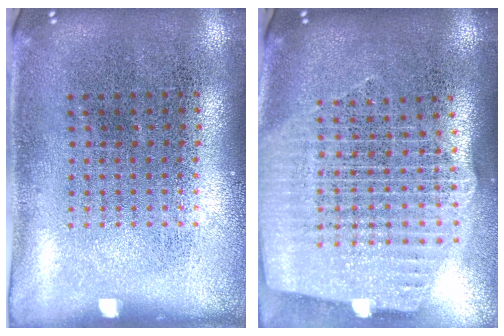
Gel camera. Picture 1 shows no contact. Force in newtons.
{"total": 2.6, "press": 2.2, "slide": 1.3}